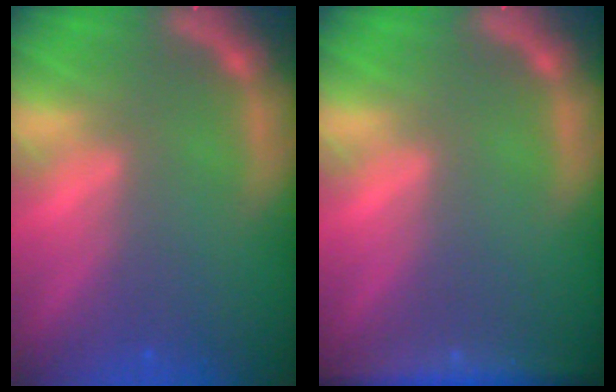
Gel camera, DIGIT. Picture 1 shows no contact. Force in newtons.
{"total": 5.0}